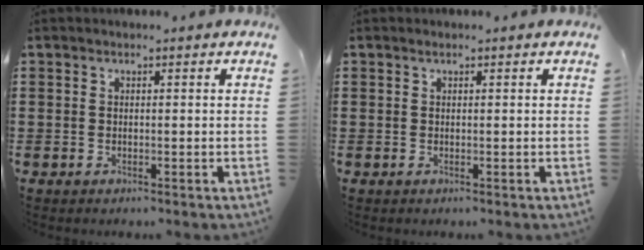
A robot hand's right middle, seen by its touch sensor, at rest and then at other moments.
{"total": 0.0}